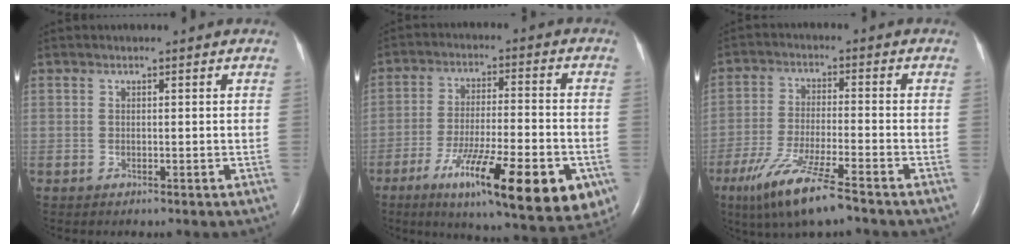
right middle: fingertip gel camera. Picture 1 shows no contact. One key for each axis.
{"total": 21.9, "fx": -10.3, "fy": 4.6, "fz": 18.8, "tx": -0.236, "ty": -0.029, "tz": -0.150}
{"total": 10.4, "fx": -6.8, "fy": 0.5, "fz": 7.8, "tx": -0.162, "ty": -0.030, "tz": -0.125}